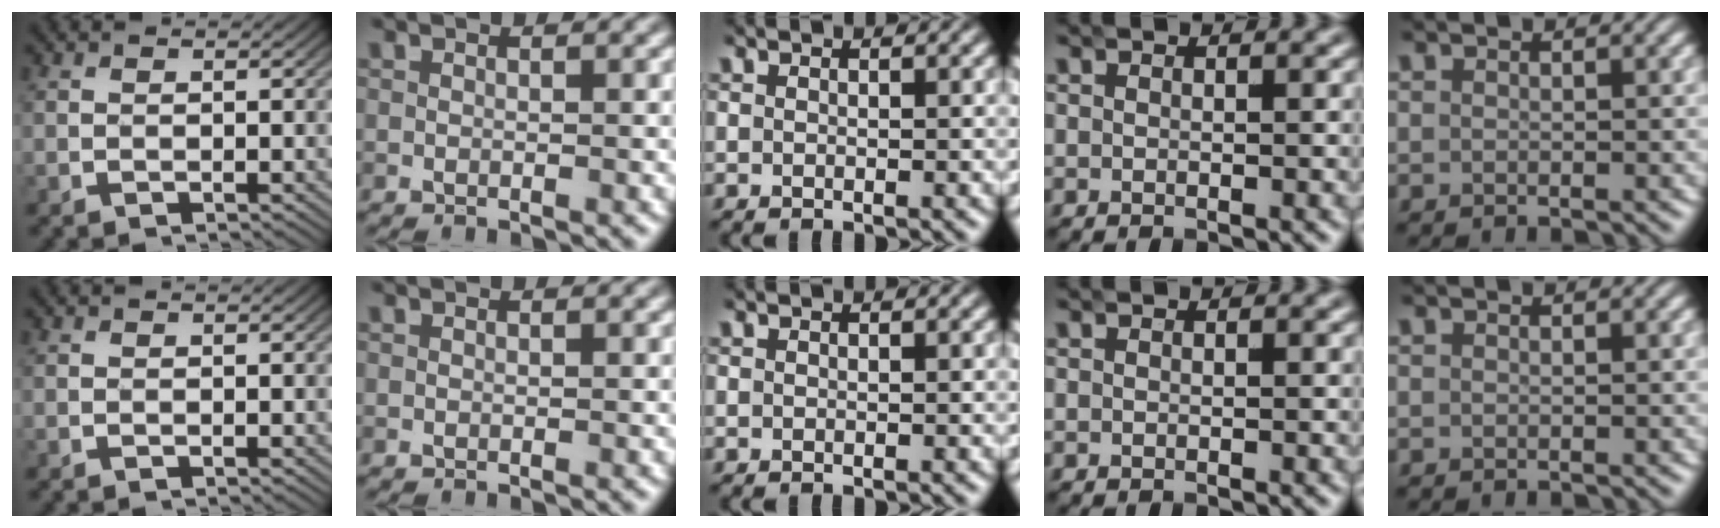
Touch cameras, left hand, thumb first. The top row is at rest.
{}